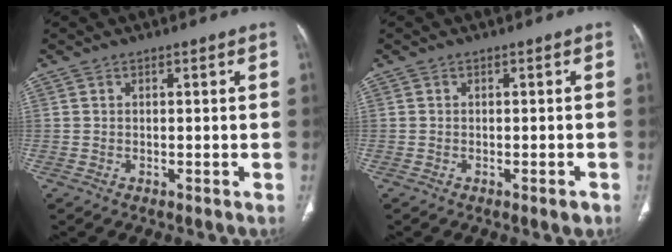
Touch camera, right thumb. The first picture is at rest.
{"total": 1.3, "force": [-0.8, 0.4, 1.0], "torque": [-0.015, -0.002, -0.010]}